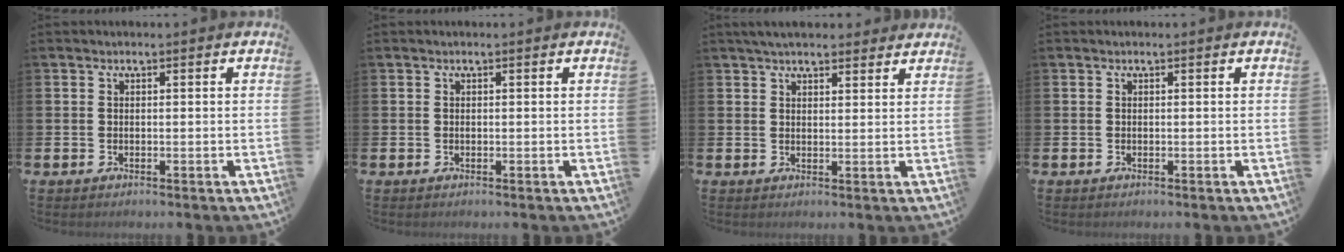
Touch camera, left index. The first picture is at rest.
{"total": 0.0}
{"total": 3.7, "force": [3.5, 0.9, 0.9], "torque": [-0.023, -0.007, 0.064]}
{"total": 0.0}